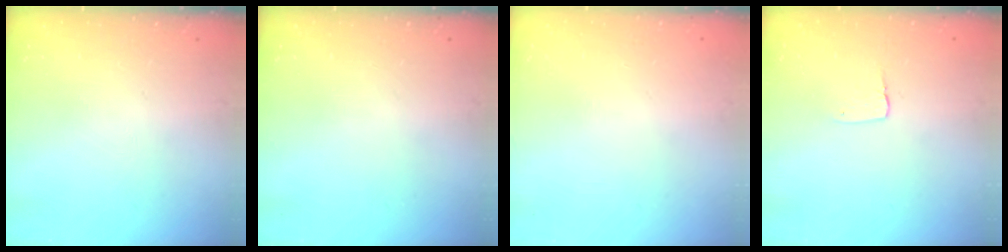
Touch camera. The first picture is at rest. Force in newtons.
{"total": 0.0}
{"total": 0.0}
{"total": 2.9, "press": 2.9, "slide": 0.2}